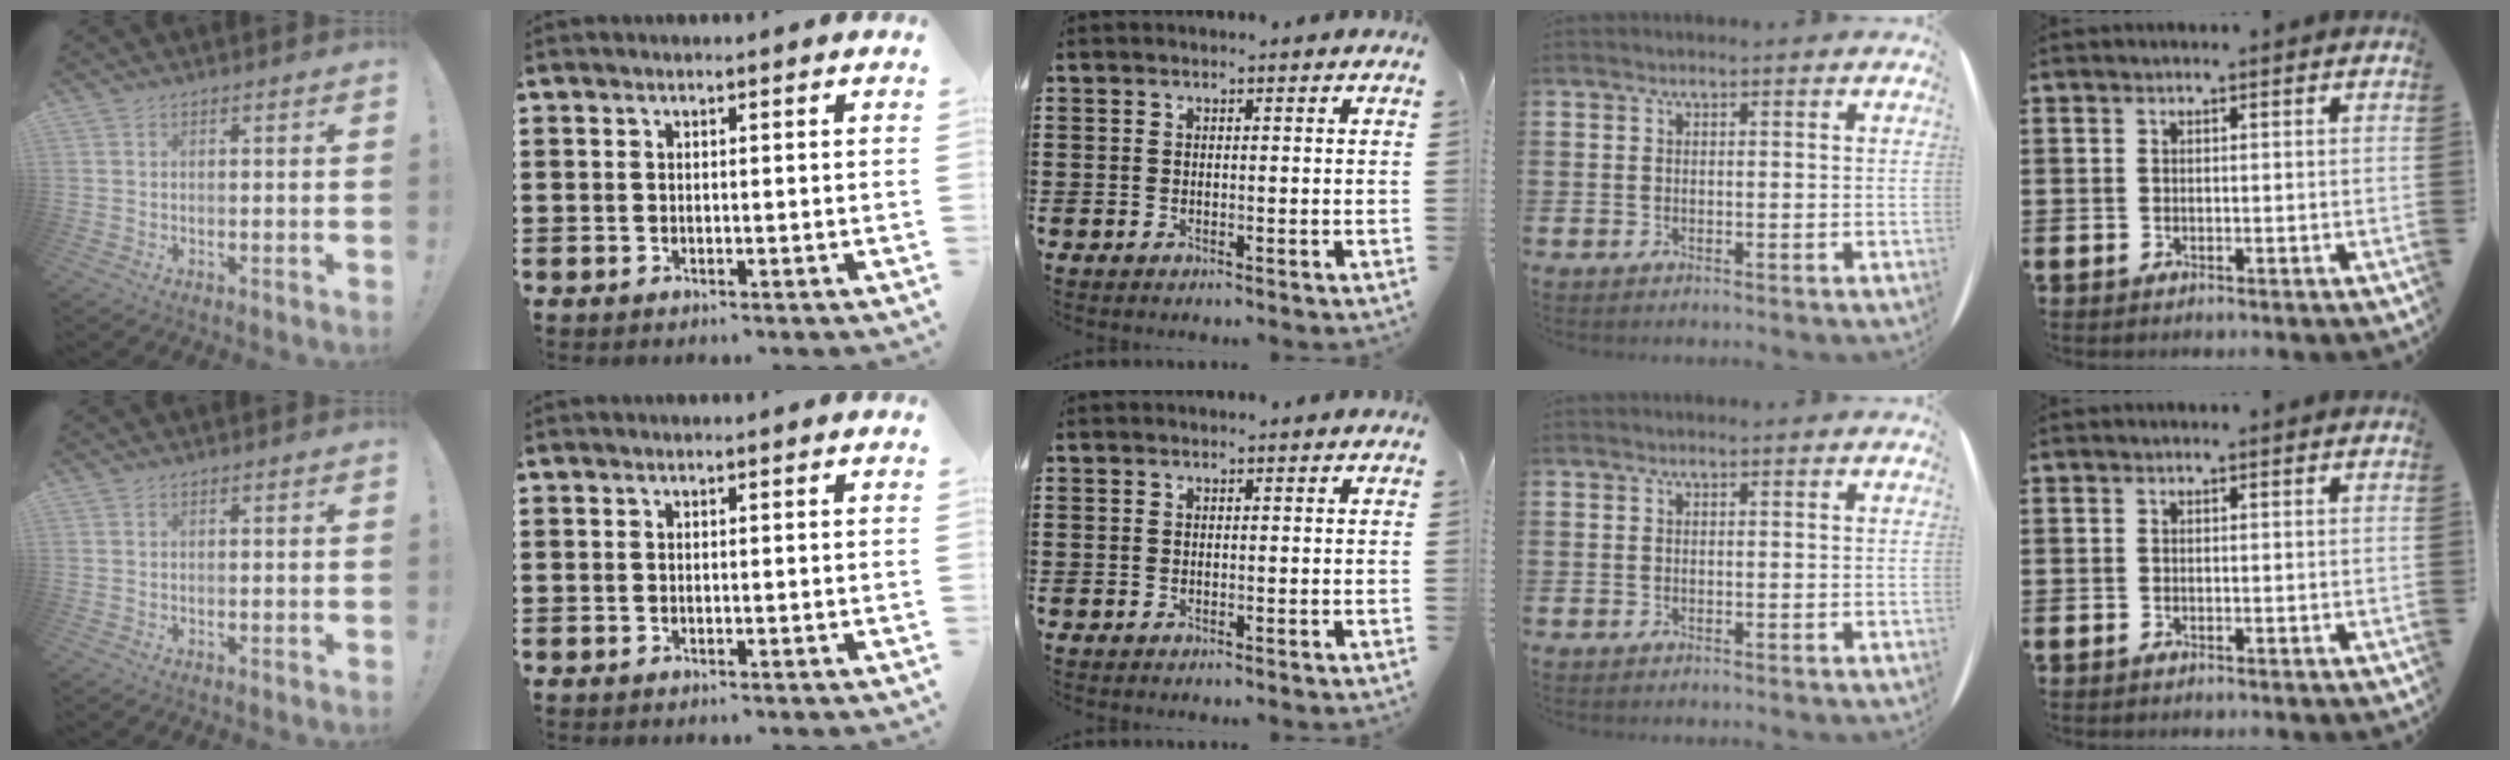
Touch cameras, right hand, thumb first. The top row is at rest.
{}